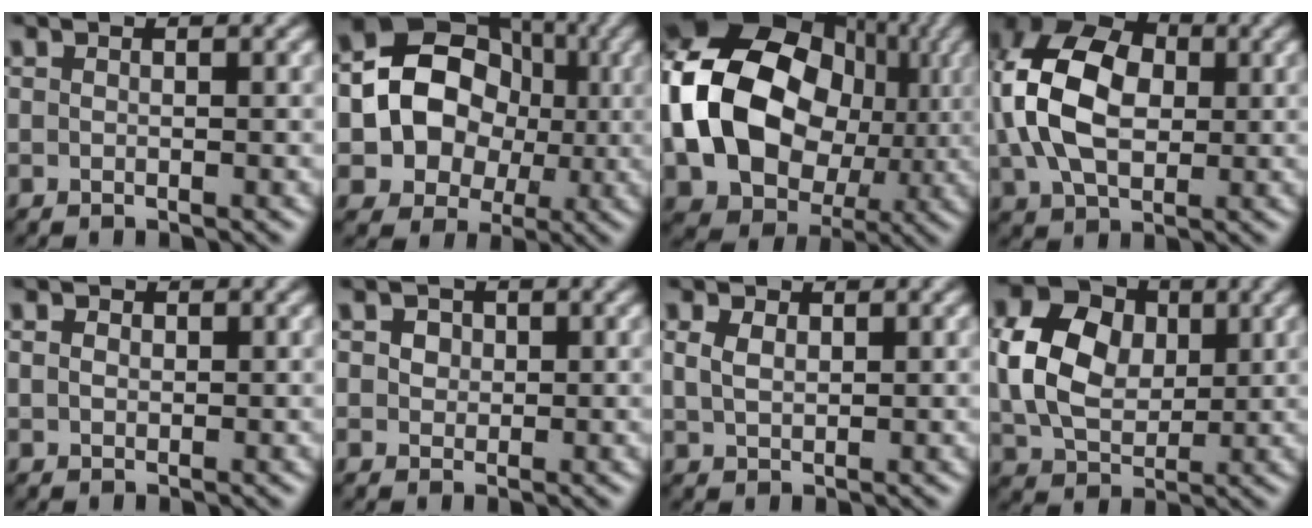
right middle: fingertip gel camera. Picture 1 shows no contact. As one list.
[{"total": 9.5, "force": [-0.1, 8.1, 5.0], "torque": [-0.061, 0.006, -0.016]}, {"total": 18.4, "force": [0.8, 14.2, 11.7], "torque": [-0.233, 0.001, 0.011]}, {"total": 10.7, "force": [1.1, 7.3, 7.8], "torque": [-0.179, 0.017, 0.010]}, {"total": 1.4, "force": [0.5, 1.1, 0.7], "torque": [-0.012, 0.003, 0.002]}, {"total": 2.3, "force": [1.0, 1.8, 1.1], "torque": [-0.018, 0.011, 0.004]}, {"total": 2.1, "force": [0.9, 1.4, 1.3], "torque": [-0.030, 0.000, 0.020]}, {"total": 8.7, "force": [1.4, 6.7, 5.4], "torque": [-0.127, 0.008, 0.031]}]